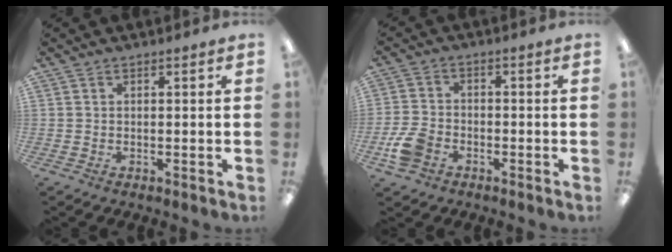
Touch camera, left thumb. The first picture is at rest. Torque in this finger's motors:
{"motor_torque": [-0.04, 0.09, -0.03, 0.04, 0.02]}